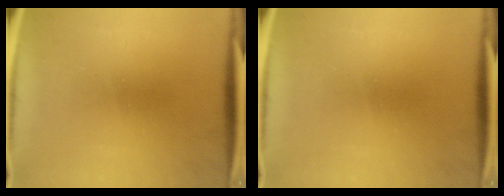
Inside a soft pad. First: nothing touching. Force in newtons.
{"total": 0.0}